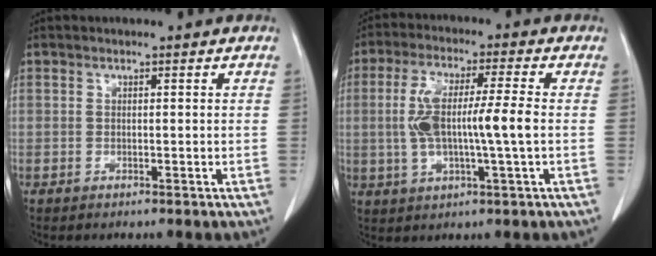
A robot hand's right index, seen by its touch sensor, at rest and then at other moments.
{"total": 11.1, "force": [-0.5, 1.4, 11.0], "torque": [-0.220, 0.010, -0.008]}